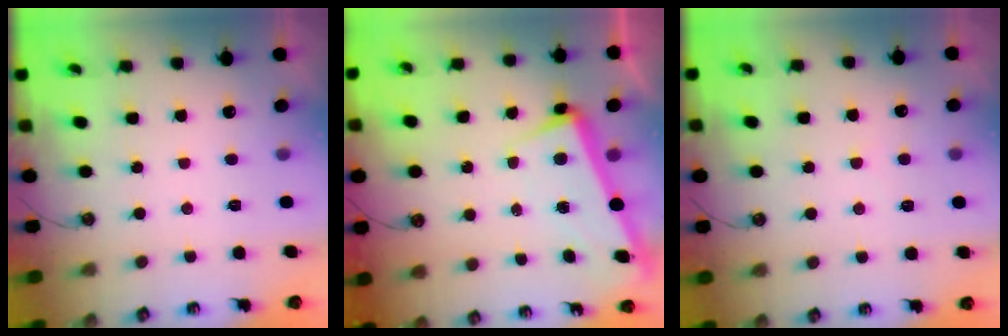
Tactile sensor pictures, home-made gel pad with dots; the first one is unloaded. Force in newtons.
{"total": 1.9, "press": 1.6, "slide": 1.1}
{"total": 6.4, "press": 6.4, "slide": 0.4}